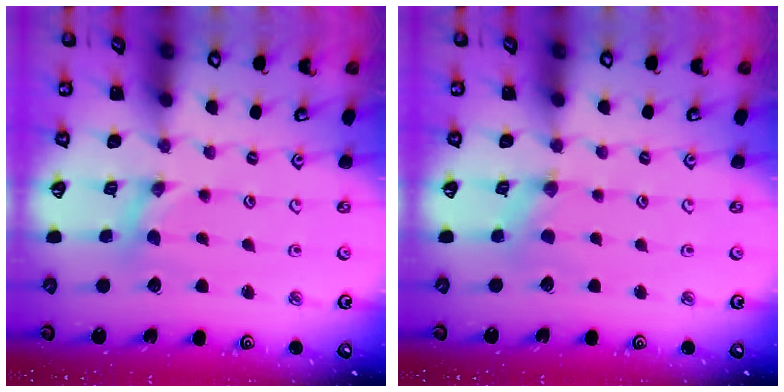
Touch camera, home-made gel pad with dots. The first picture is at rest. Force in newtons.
{"total": 1.3, "press": 1.3, "slide": 0.3}